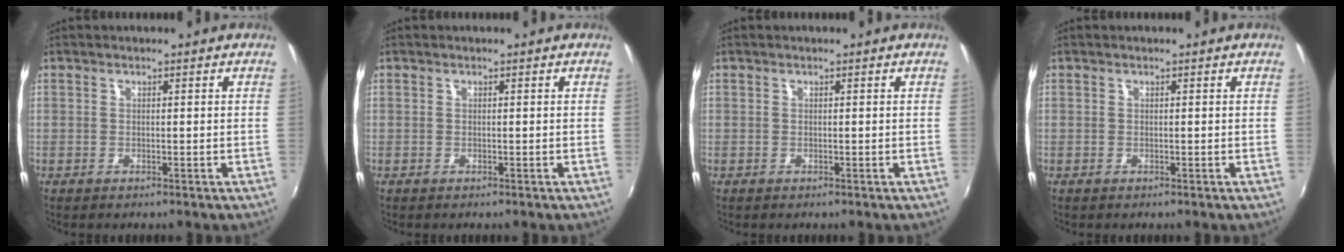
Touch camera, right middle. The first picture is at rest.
{"total": 0.0}
{"total": 0.0}
{"total": 0.0}